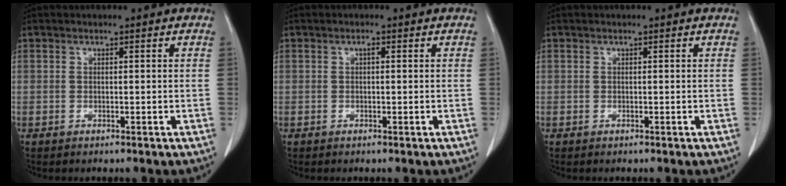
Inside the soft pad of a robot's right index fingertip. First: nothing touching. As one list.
[{"total": 0.7, "force": [0.2, 0.2, 0.6], "torque": [-0.009, 0.003, 0.001]}, {"total": 0.0}]